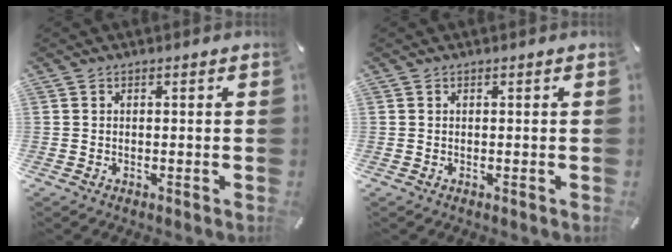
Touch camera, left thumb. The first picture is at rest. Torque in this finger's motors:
{"motor_torque": [0.00, 0.00, 0.00, 0.00, 0.00]}